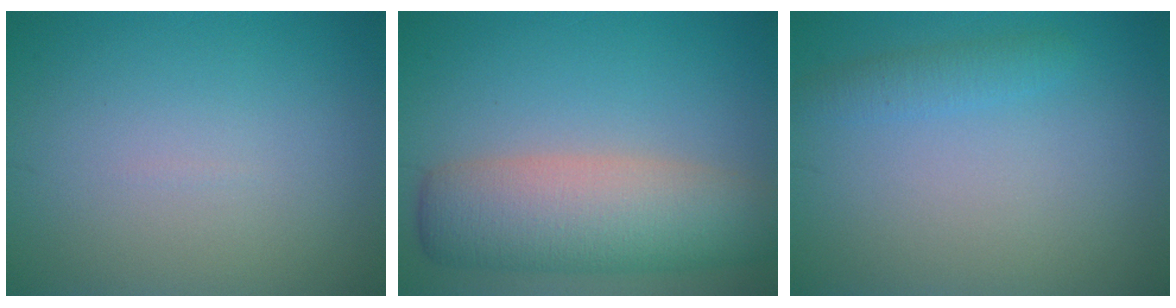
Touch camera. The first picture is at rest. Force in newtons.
{"total": 8.1, "press": 8.1, "slide": 0.4}
{"total": 1.6, "press": 1.6, "slide": 0.0}